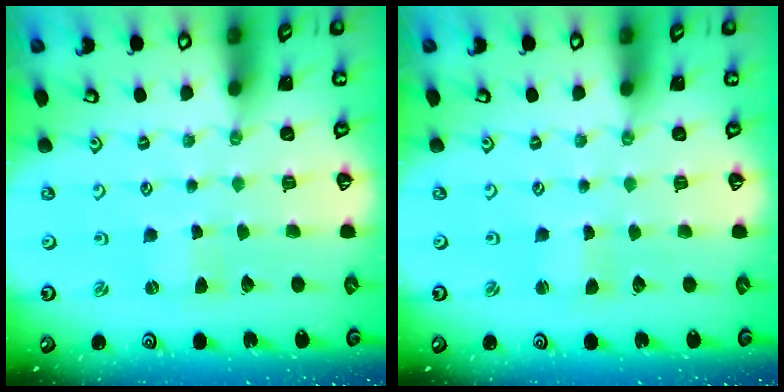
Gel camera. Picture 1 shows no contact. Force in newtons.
{"total": 0.9, "press": 0.9, "slide": 0.1}